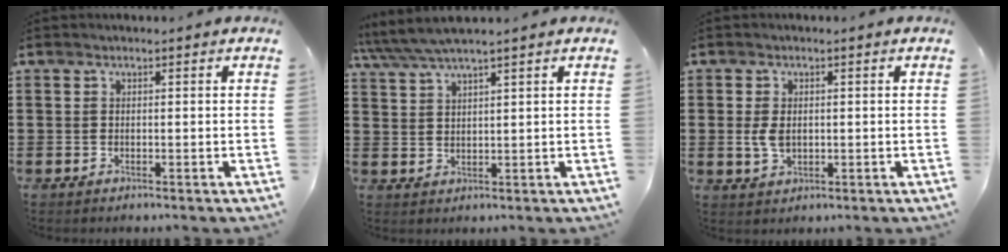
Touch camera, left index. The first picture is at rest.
{"total": 4.0, "force": [3.4, 0.2, 2.2], "torque": [-0.052, -0.008, 0.061]}
{"total": 3.0, "force": [0.0, 2.0, 2.2], "torque": [-0.061, 0.000, -0.004]}